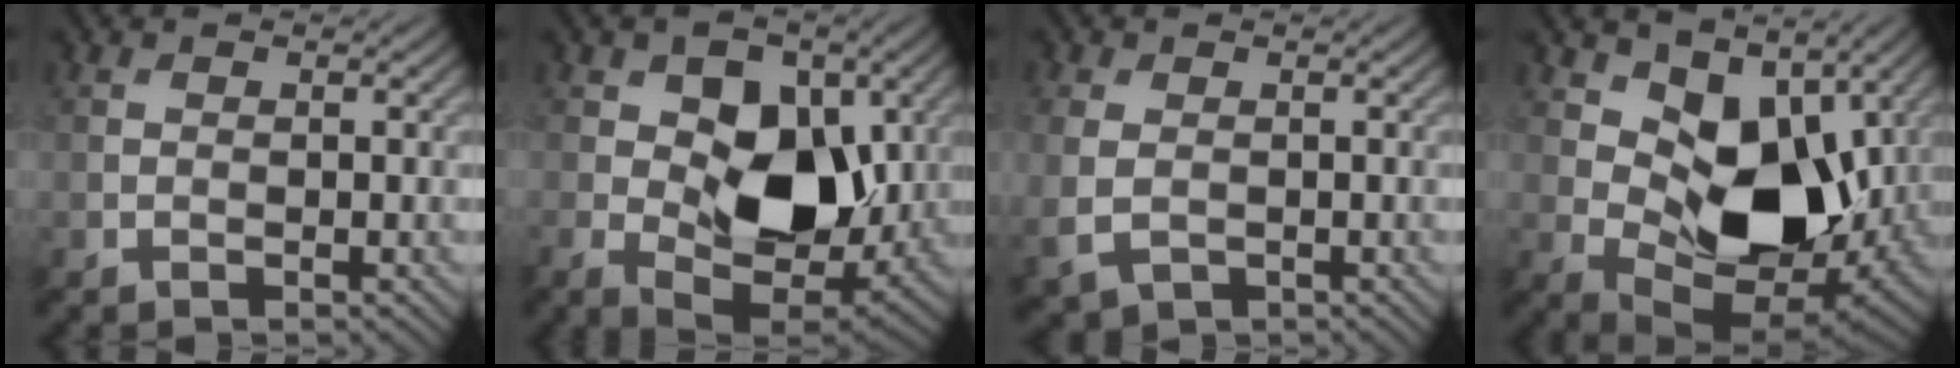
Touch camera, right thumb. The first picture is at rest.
{"total": 11.3, "force": [0.9, 7.3, 8.6], "torque": [-0.137, -0.017, 0.018]}
{"total": 4.6, "force": [-0.8, 3.4, 3.1], "torque": [-0.095, -0.013, -0.016]}
{"total": 12.8, "force": [3.0, 8.1, 9.4], "torque": [-0.153, -0.020, 0.056]}